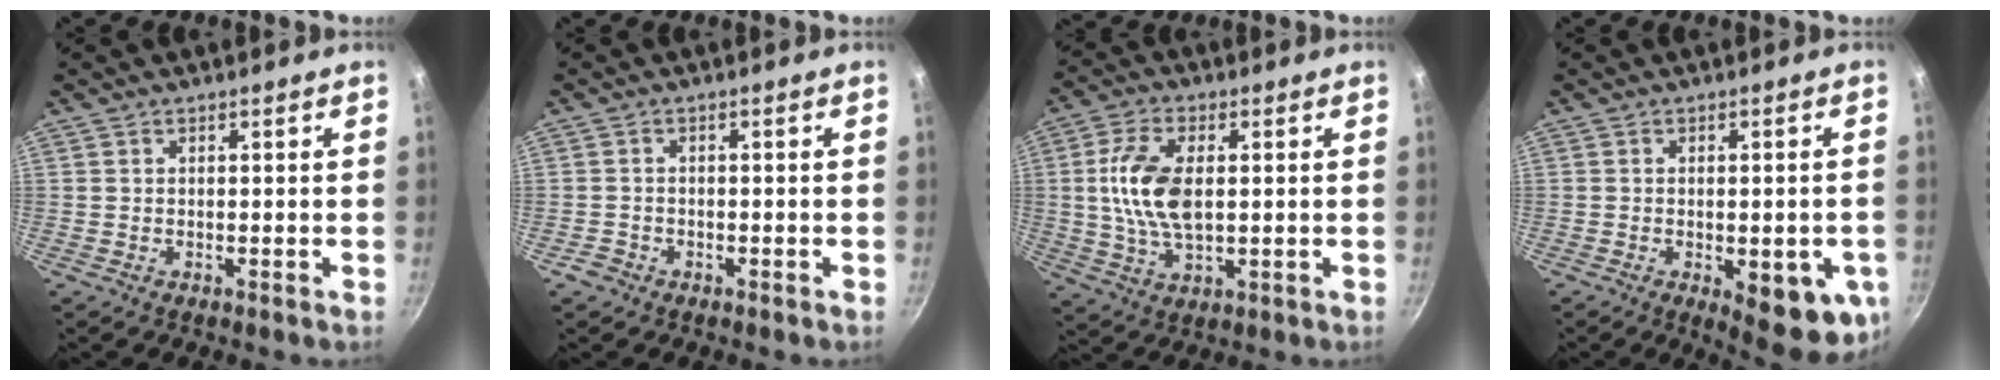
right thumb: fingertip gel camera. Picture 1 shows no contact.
{"total": 2.0, "force": [-1.2, 1.5, 0.5], "torque": [-0.008, 0.015, -0.019]}
{"total": 11.7, "force": [1.1, 6.3, 9.8], "torque": [-0.185, 0.006, 0.019]}
{"total": 13.2, "force": [-4.0, 4.9, 11.6], "torque": [-0.112, -0.006, -0.043]}